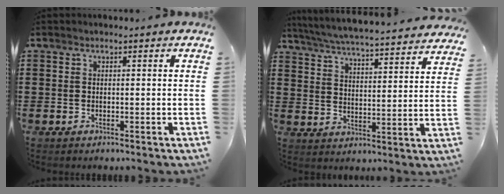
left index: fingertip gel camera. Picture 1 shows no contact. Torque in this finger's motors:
{"motor_torque": [2.14, 0.00, 0.43, 0.21]}